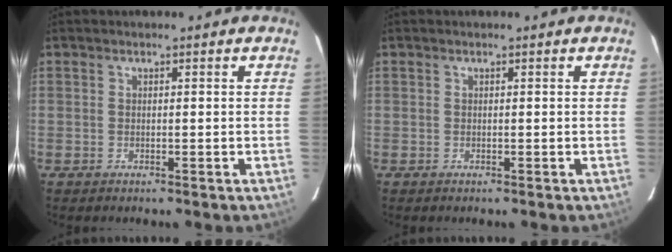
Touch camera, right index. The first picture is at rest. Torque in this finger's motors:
{"motor_torque": [-0.05, 0.05, 0.00, 0.00]}